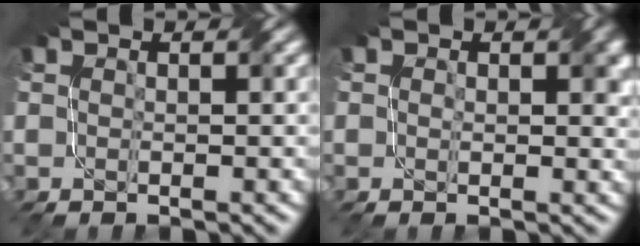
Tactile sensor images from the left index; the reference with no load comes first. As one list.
[{"total": 2.2, "force": [0.5, 1.3, 1.6], "torque": [-0.019, -0.003, 0.007]}]